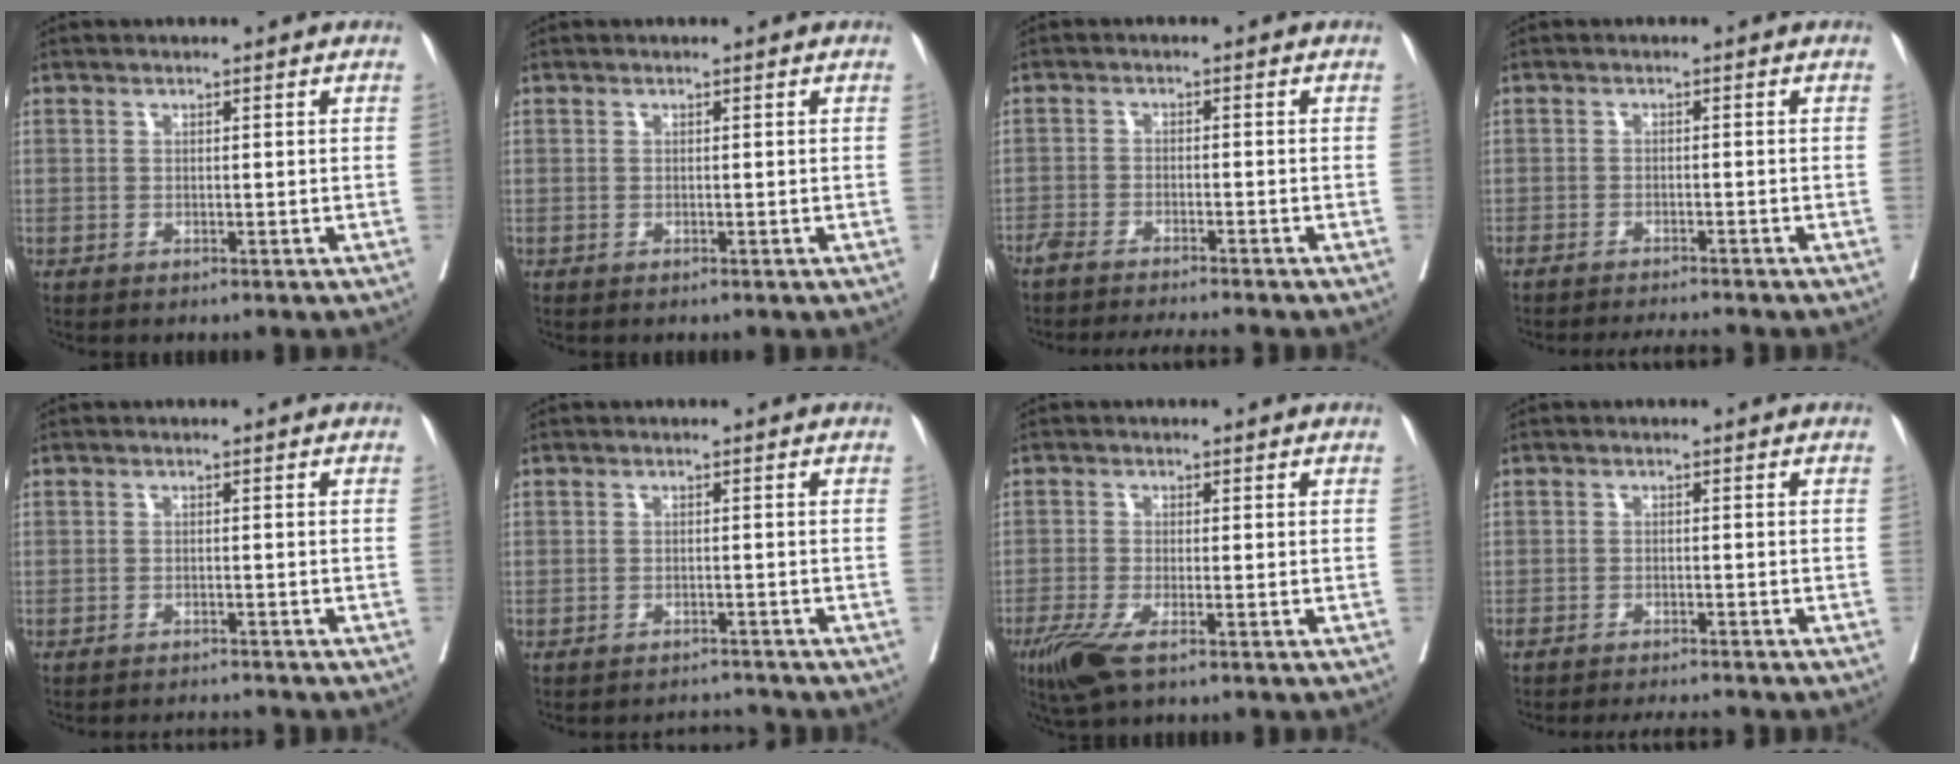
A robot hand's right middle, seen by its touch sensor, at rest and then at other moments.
{"total": 0.0}
{"total": 8.9, "force": [-8.2, 0.1, 3.5], "torque": [-0.038, -0.013, -0.127]}
{"total": 6.4, "force": [-6.0, 0.1, 2.1], "torque": [-0.024, -0.010, -0.087]}
{"total": 4.1, "force": [-4.0, -0.2, 0.5], "torque": [-0.001, -0.009, -0.057]}
{"total": 3.2, "force": [-3.2, -0.2, -0.4], "torque": [0.011, -0.003, -0.048]}
{"total": 5.1, "force": [-3.1, 0.9, 4.0], "torque": [-0.080, -0.016, -0.059]}
{"total": 7.0, "force": [-6.6, 0.6, 2.4], "torque": [-0.032, -0.009, -0.092]}